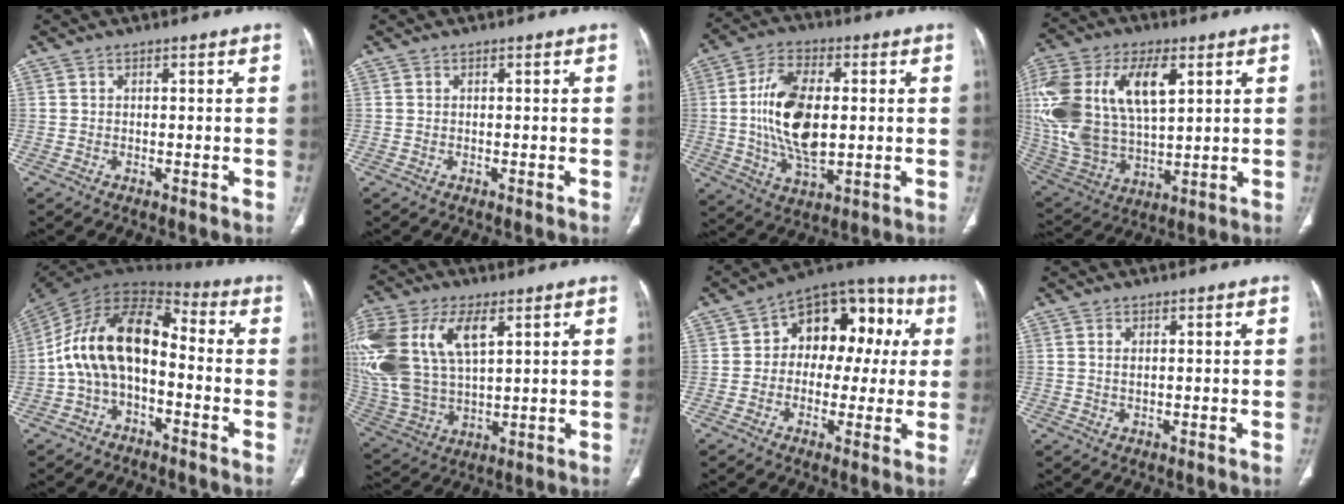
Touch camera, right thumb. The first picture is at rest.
{"total": 0.0}
{"total": 15.6, "force": [0.7, 8.1, 13.4], "torque": [-0.250, -0.003, 0.015]}
{"total": 26.9, "force": [7.4, 14.7, 21.2], "torque": [-0.469, 0.000, 0.145]}
{"total": 16.3, "force": [-2.2, 9.6, 12.9], "torque": [-0.221, 0.067, -0.051]}
{"total": 25.8, "force": [8.9, 14.7, 19.2], "torque": [-0.463, 0.010, 0.175]}
{"total": 16.0, "force": [2.3, 10.9, 11.5], "torque": [-0.096, 0.045, 0.022]}
{"total": 1.3, "force": [0.5, 0.5, 1.0], "torque": [-0.024, -0.001, 0.012]}